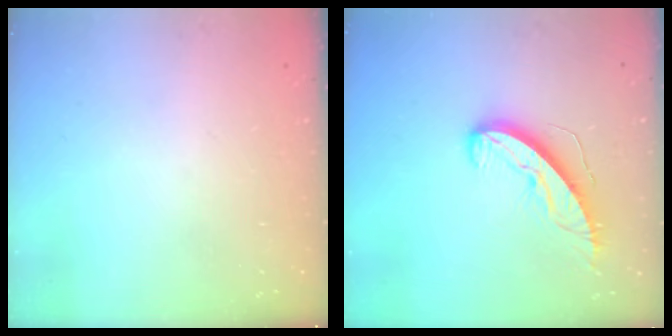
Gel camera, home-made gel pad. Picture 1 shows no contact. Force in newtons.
{"total": 9.9, "press": 9.9, "slide": 0.3}